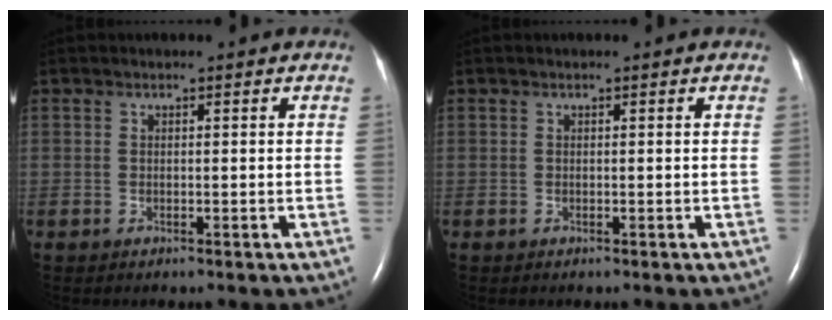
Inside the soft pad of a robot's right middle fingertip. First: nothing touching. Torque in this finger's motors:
{"motor_torque": [0.01, 0.08, -0.04, -0.01]}